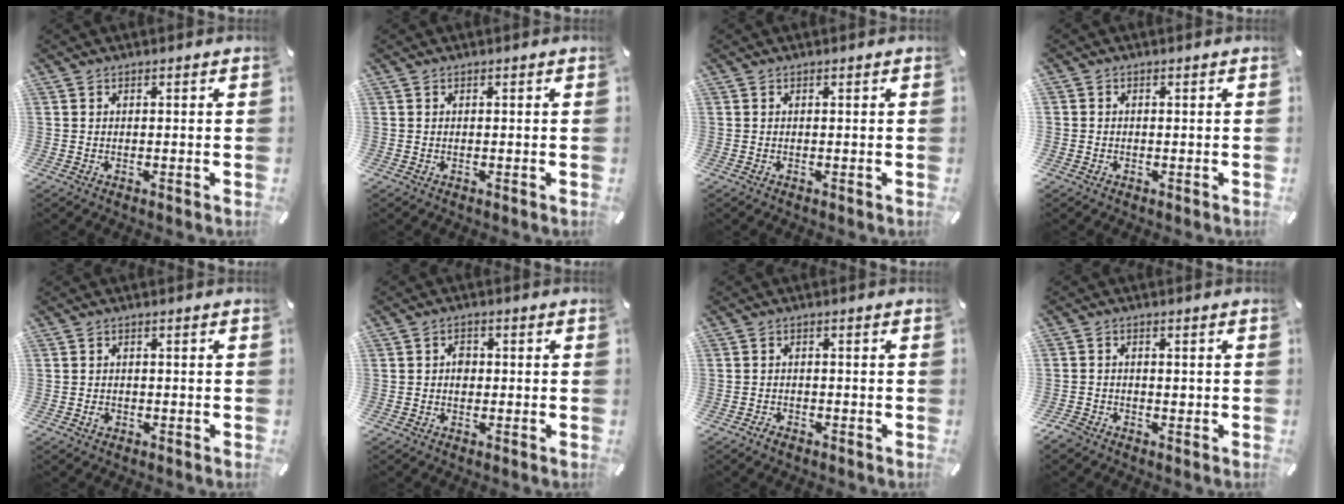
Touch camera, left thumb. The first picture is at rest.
{"total": 0.0}
{"total": 0.0}
{"total": 2.7, "force": [-0.1, 2.7, -0.4], "torque": [0.015, 0.004, -0.005]}
{"total": 1.4, "force": [-0.5, 1.1, 0.6], "torque": [-0.013, 0.002, -0.012]}
{"total": 2.4, "force": [-0.2, 1.9, 1.5], "torque": [-0.021, 0.003, -0.007]}
{"total": 1.5, "force": [-1.3, 0.7, 0.3], "torque": [-0.007, 0.006, -0.027]}
{"total": 3.4, "force": [-1.5, 3.0, 0.5], "torque": [-0.007, 0.009, -0.028]}